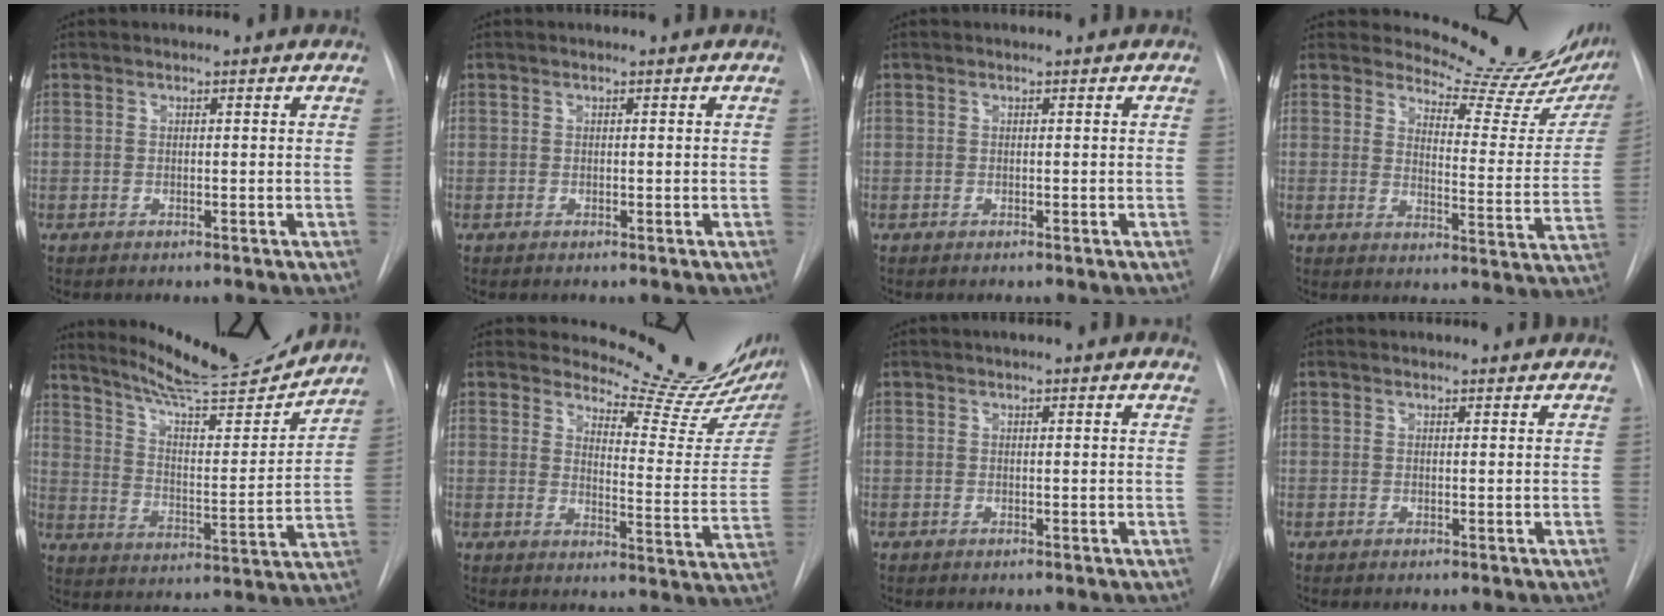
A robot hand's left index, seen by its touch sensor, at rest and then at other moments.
{"total": 0.0}
{"total": 0.0}
{"total": 14.7, "force": [14.2, 2.3, 3.1], "torque": [-0.033, -0.087, 0.158]}
{"total": 18.5, "force": [17.4, 0.8, 6.2], "torque": [-0.106, -0.037, 0.257]}
{"total": 13.7, "force": [13.2, 0.9, 3.8], "torque": [-0.049, -0.093, 0.151]}
{"total": 2.4, "force": [1.8, 0.1, 1.5], "torque": [-0.015, 0.017, 0.020]}
{"total": 1.8, "force": [1.8, 0.4, 0.1], "torque": [-0.009, 0.008, 0.021]}